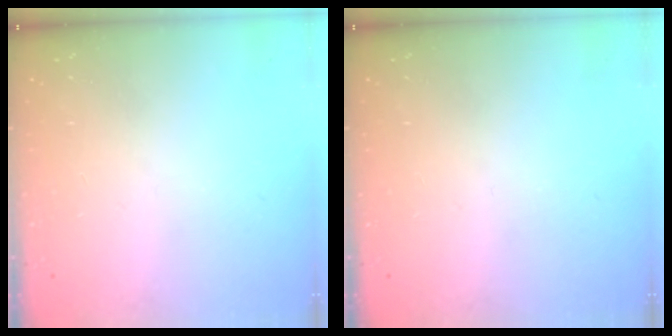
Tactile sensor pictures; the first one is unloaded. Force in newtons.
{"total": 0.0}